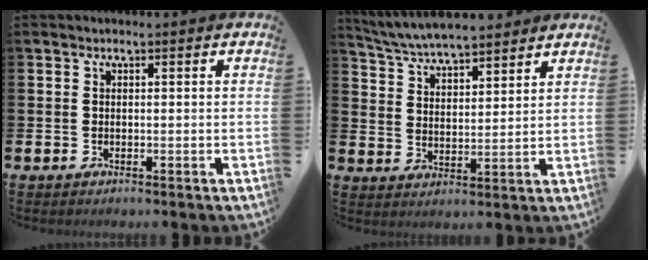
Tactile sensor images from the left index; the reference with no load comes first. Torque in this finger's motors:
{"motor_torque": [1.19, -0.95, 0.37, 0.21]}